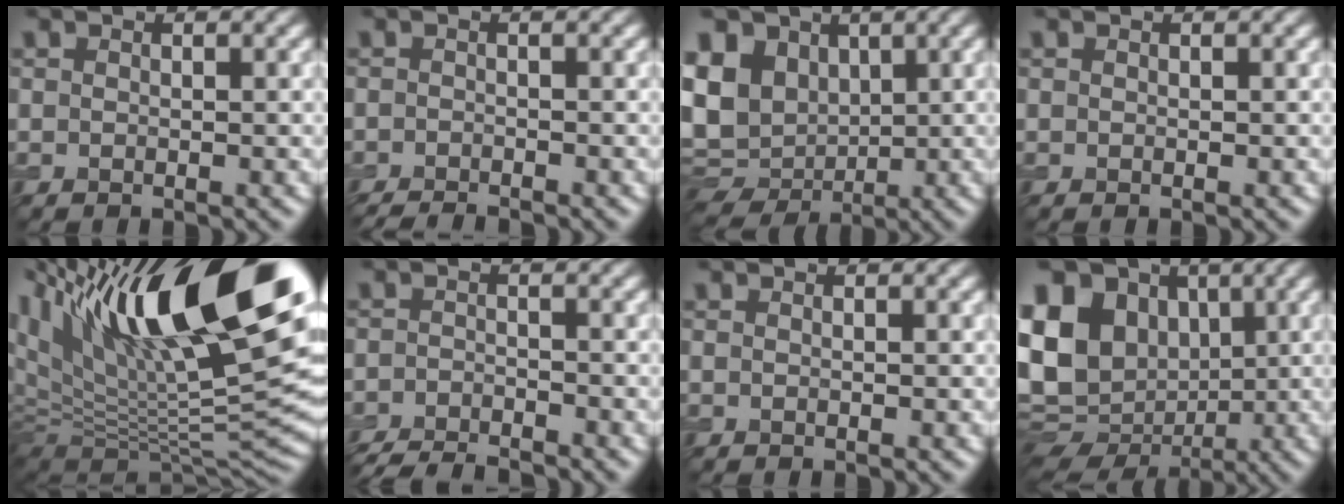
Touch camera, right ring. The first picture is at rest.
{"total": 2.6, "force": [-2.4, 0.4, 1.0], "torque": [-0.010, -0.006, -0.044]}
{"total": 11.2, "force": [1.3, 8.9, 6.6], "torque": [-0.143, 0.012, 0.027]}
{"total": 0.0}
{"total": 18.5, "force": [7.3, 7.1, 15.5], "torque": [-0.246, 0.016, 0.124]}
{"total": 4.7, "force": [-4.4, 0.6, 1.5], "torque": [-0.026, -0.009, -0.079]}
{"total": 0.0}
{"total": 17.0, "force": [0.1, 13.9, 9.7], "torque": [-0.213, 0.001, -0.004]}